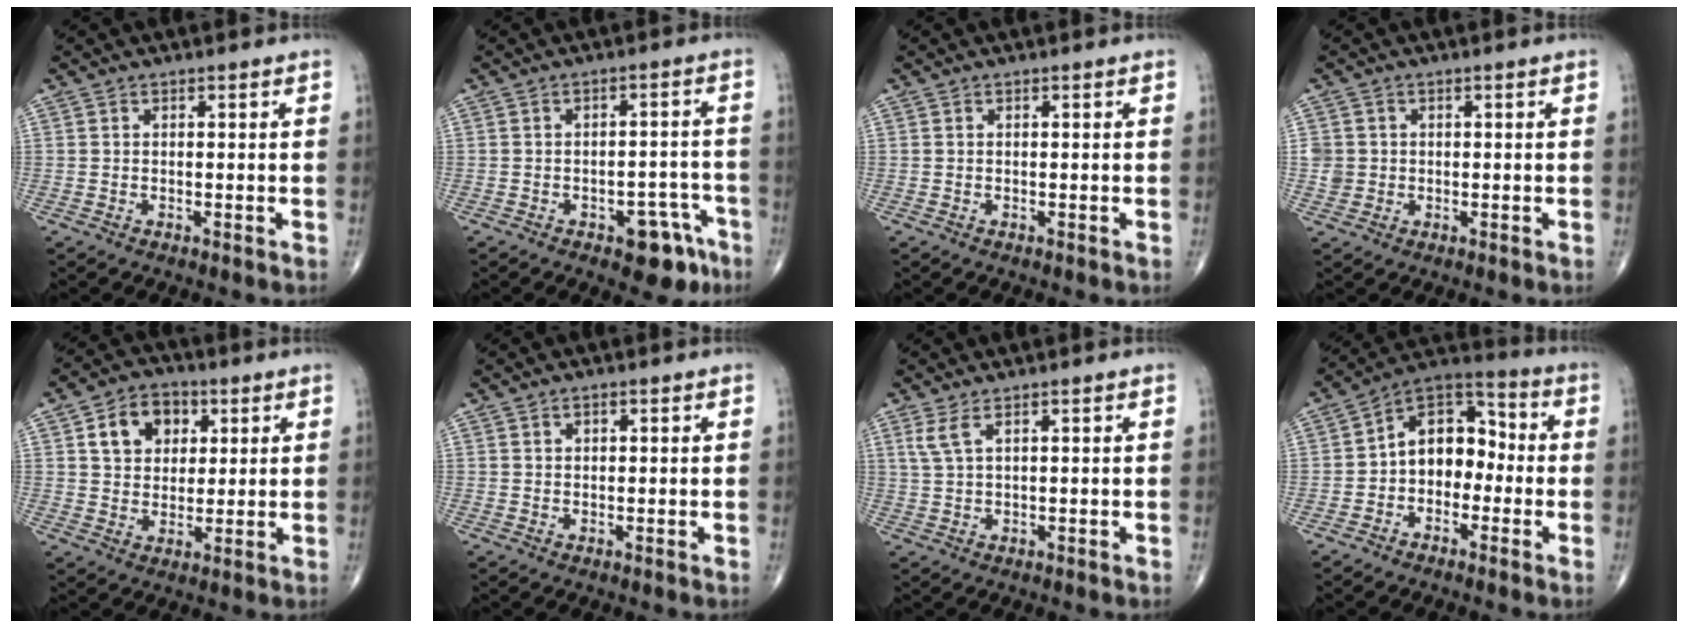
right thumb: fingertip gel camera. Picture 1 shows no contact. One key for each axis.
{"total": 8.0, "fx": -4.4, "fy": 4.0, "fz": 5.4, "tx": -0.039, "ty": 0.036, "tz": -0.051}
{"total": 0.0}
{"total": 2.9, "fx": 0.1, "fy": 2.8, "fz": 0.7, "tx": 0.004, "ty": 0.005, "tz": 0.004}
{"total": 9.6, "fx": 3.4, "fy": 7.3, "fz": 5.2, "tx": -0.050, "ty": -0.006, "tz": 0.055}
{"total": 1.2, "fx": 0.6, "fy": 0.8, "fz": 0.7, "tx": -0.006, "ty": -0.002, "tz": 0.009}
{"total": 3.0, "fx": 1.6, "fy": 0.8, "fz": 2.4, "tx": -0.061, "ty": 0.002, "tz": 0.043}
{"total": 11.2, "fx": -1.4, "fy": 8.0, "fz": 7.7, "tx": -0.086, "ty": 0.046, "tz": -0.044}